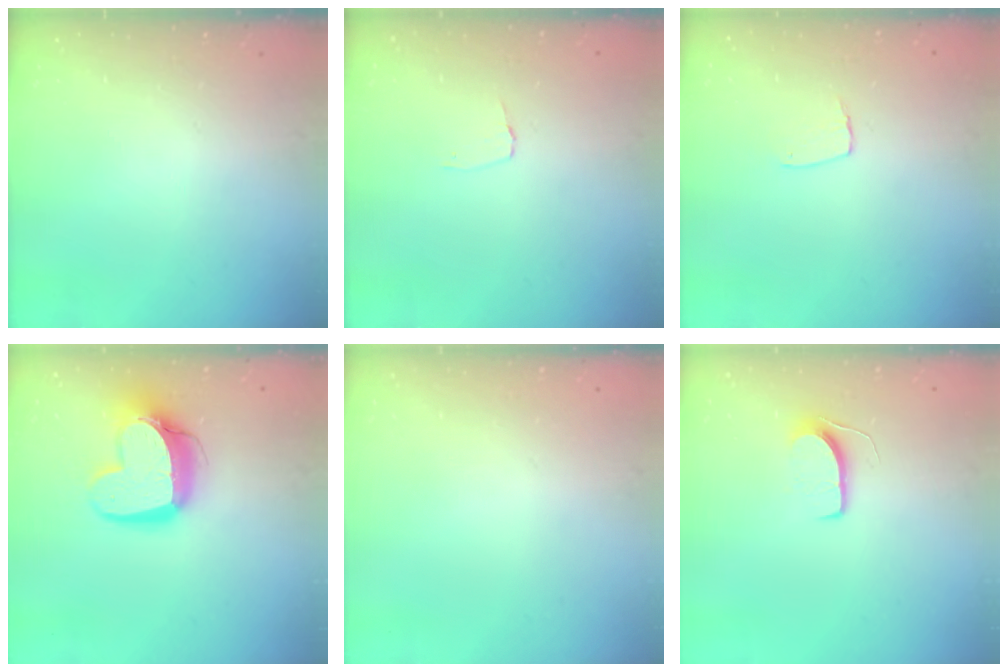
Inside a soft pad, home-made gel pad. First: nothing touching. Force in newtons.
{"total": 2.7, "press": 2.7, "slide": 0.3}
{"total": 5.1, "press": 5.1, "slide": 0.4}
{"total": 14.7, "press": 14.6, "slide": 1.4}
{"total": 0.0}
{"total": 6.5, "press": 6.5, "slide": 0.4}